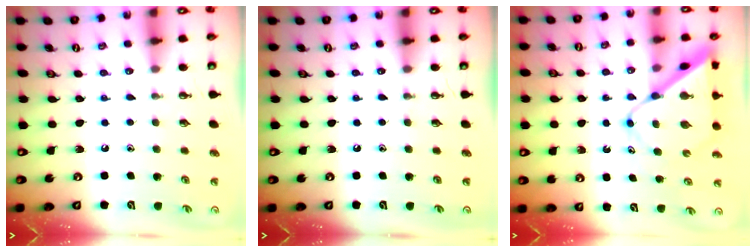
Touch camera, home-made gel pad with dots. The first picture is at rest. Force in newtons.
{"total": 0.0}
{"total": 10.7, "press": 10.7, "slide": 0.9}